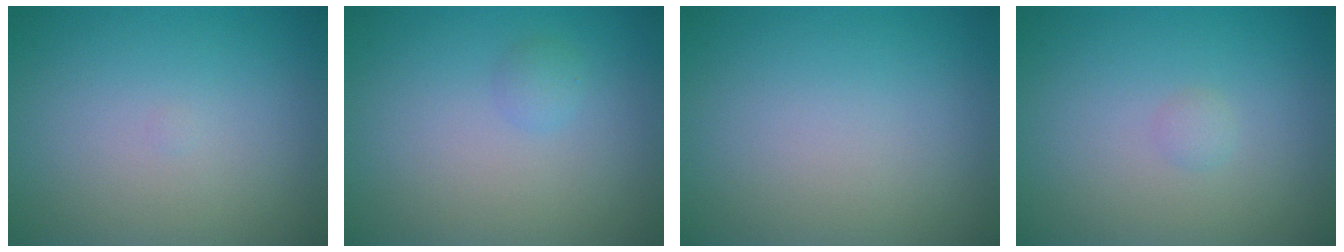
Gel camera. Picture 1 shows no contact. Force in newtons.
{"total": 0.9, "press": 0.9, "slide": 0.1}
{"total": 0.0}
{"total": 0.6, "press": 0.6, "slide": 0.0}